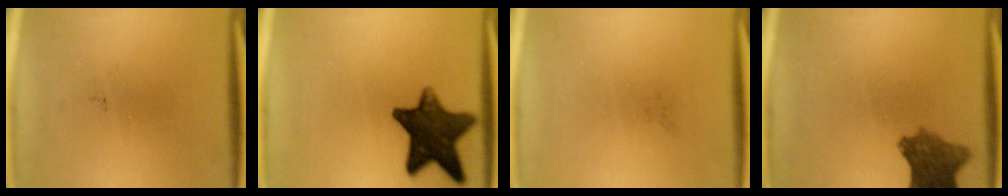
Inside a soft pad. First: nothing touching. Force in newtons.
{"total": 12.9}
{"total": 0.0}
{"total": 7.3}